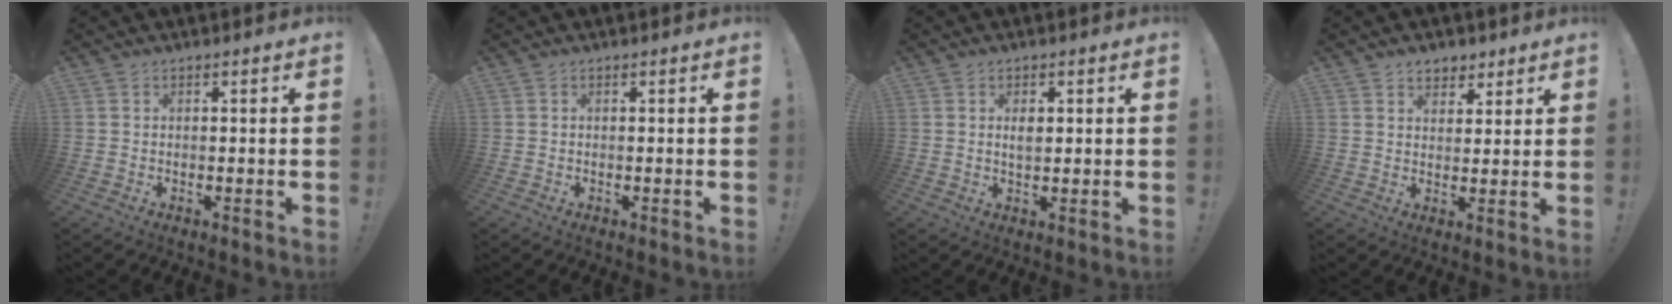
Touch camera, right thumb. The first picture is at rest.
{"total": 0.0}
{"total": 2.7, "force": [0.6, 1.8, 1.9], "torque": [-0.024, -0.002, 0.007]}
{"total": 5.0, "force": [3.4, 3.5, 1.0], "torque": [0.001, -0.023, 0.062]}